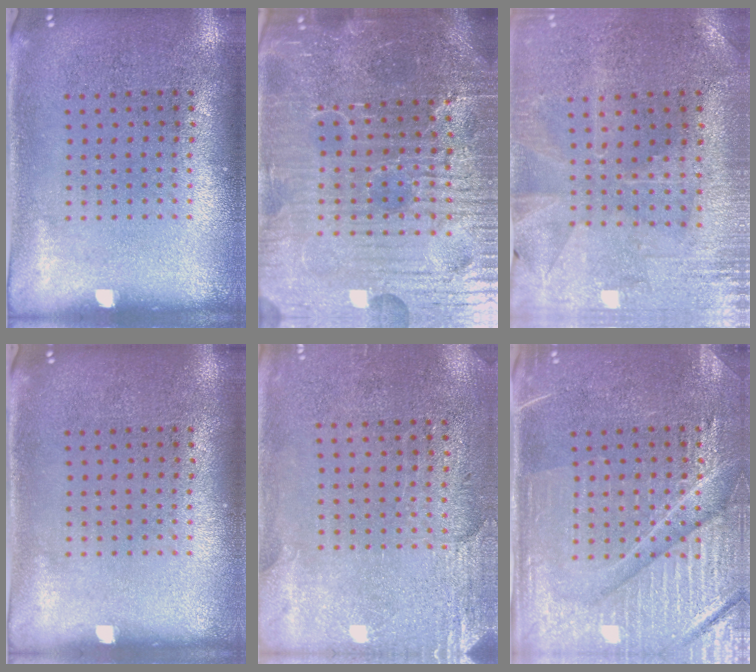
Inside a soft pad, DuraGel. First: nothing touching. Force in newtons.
{"total": 6.5, "press": 5.9, "slide": 2.7}
{"total": 0.7, "press": 0.6, "slide": 0.3}
{"total": 0.0}
{"total": 2.7, "press": 2.3, "slide": 1.4}
{"total": 4.5, "press": 4.3, "slide": 1.3}